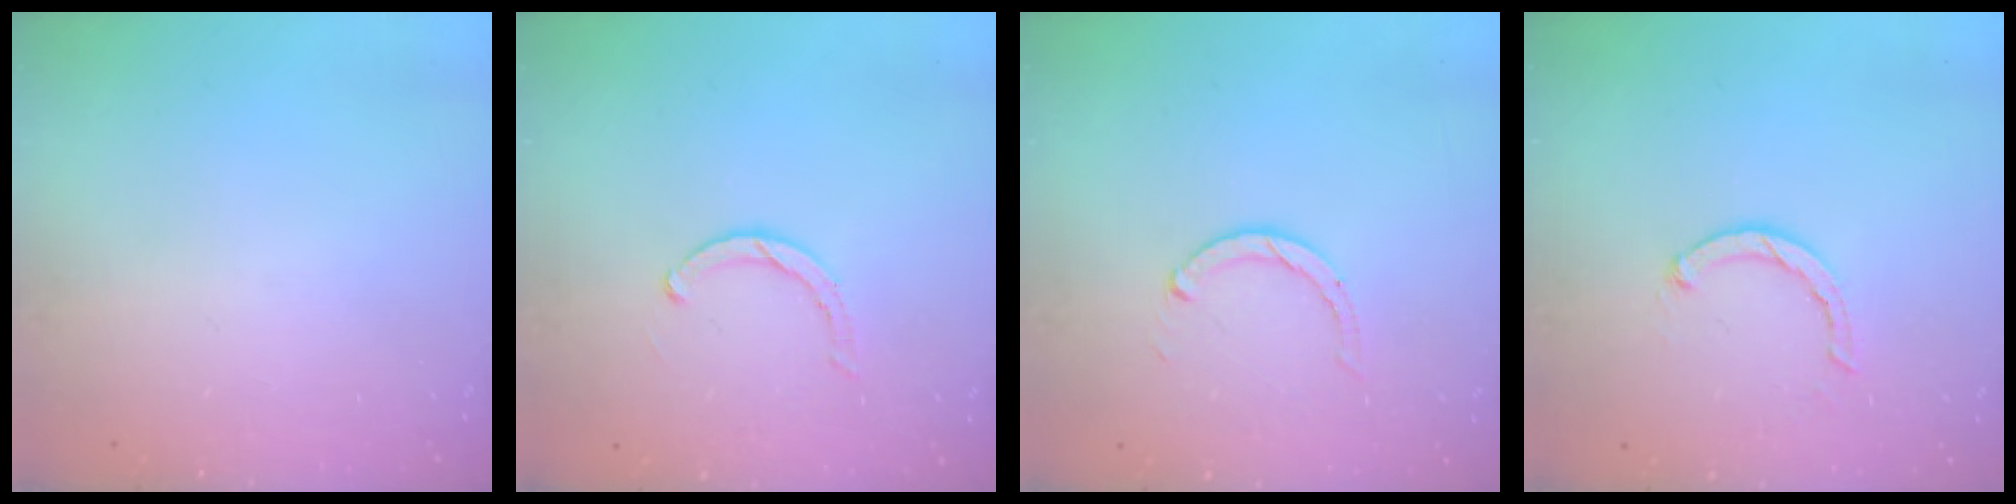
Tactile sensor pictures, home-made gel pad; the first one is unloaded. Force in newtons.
{"total": 2.8, "press": 2.7, "slide": 0.3}
{"total": 1.9, "press": 1.9, "slide": 0.2}
{"total": 2.3, "press": 2.3, "slide": 0.3}